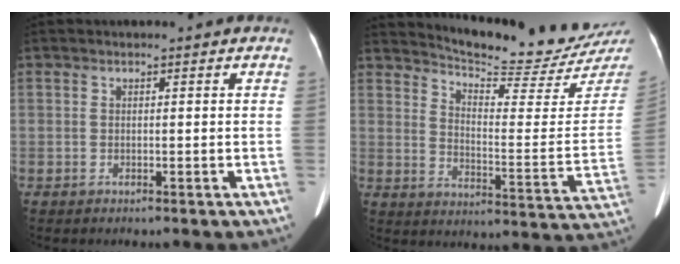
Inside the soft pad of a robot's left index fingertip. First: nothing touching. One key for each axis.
{"total": 20.1, "fx": 19.5, "fy": 1.4, "fz": 4.5, "tx": -0.073, "ty": -0.099, "tz": 0.242}